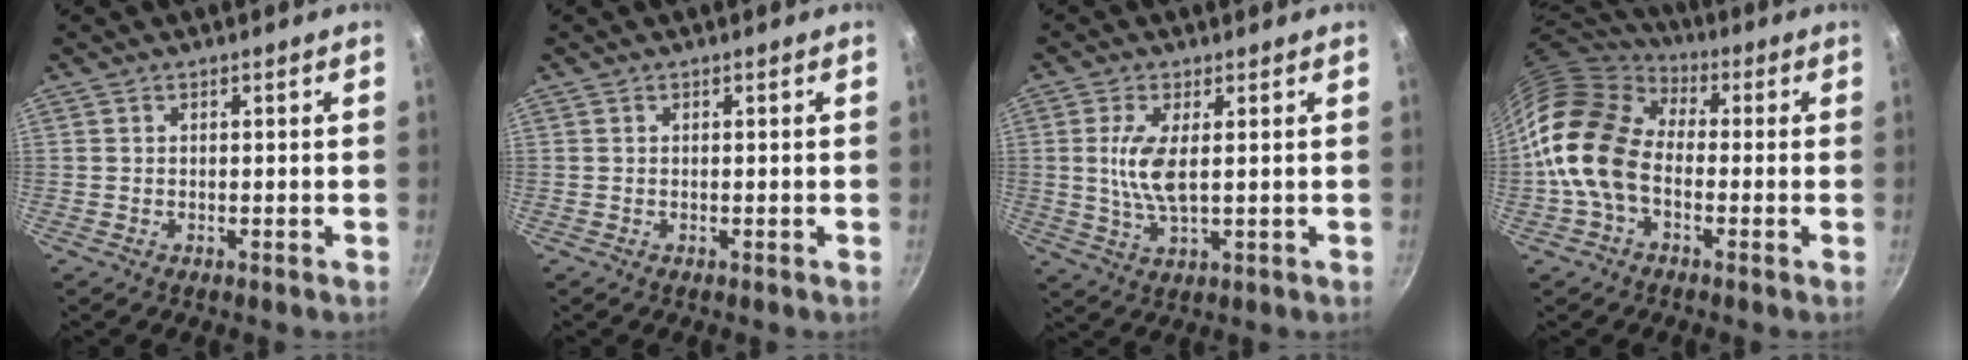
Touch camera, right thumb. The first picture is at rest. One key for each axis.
{"total": 0.0}
{"total": 6.8, "fx": 1.0, "fy": 2.3, "fz": 6.4, "tx": -0.134, "ty": -0.006, "tz": 0.021}
{"total": 15.2, "fx": -1.7, "fy": 10.4, "fz": 10.9, "tx": -0.180, "ty": 0.028, "tz": -0.053}